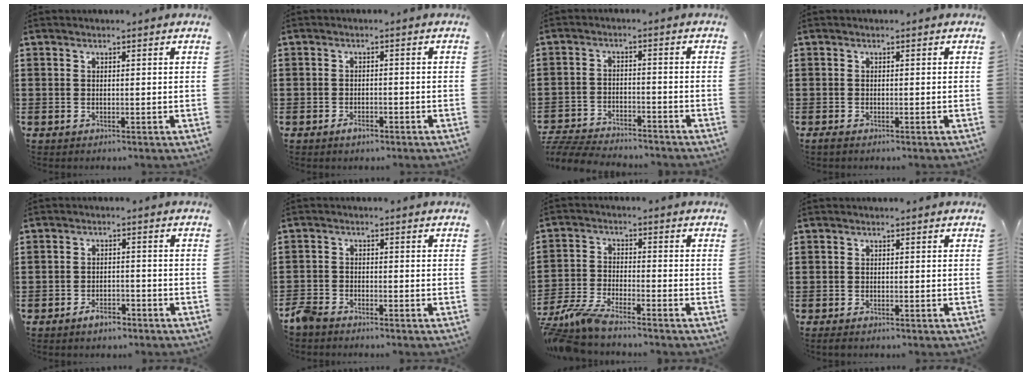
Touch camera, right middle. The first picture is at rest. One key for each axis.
{"total": 1.6, "fx": -1.2, "fy": 0.9, "fz": 0.6, "tx": -0.015, "ty": 0.000, "tz": -0.025}
{"total": 5.7, "fx": -5.6, "fy": 0.6, "fz": 0.8, "tx": -0.027, "ty": 0.006, "tz": -0.116}
{"total": 0.6, "fx": -0.5, "fy": 0.2, "fz": 0.3, "tx": -0.007, "ty": -0.004, "tz": -0.008}
{"total": 2.9, "fx": -2.5, "fy": 1.2, "fz": 0.8, "tx": -0.017, "ty": 0.005, "tz": -0.048}
{"total": 3.0, "fx": -2.8, "fy": 0.9, "fz": 0.7, "tx": -0.044, "ty": -0.006, "tz": -0.067}
{"total": 5.8, "fx": -5.4, "fy": 0.3, "fz": 2.3, "tx": -0.073, "ty": -0.016, "tz": -0.110}
{"total": 0.6, "fx": -0.5, "fy": 0.2, "fz": 0.3, "tx": -0.007, "ty": -0.004, "tz": -0.009}